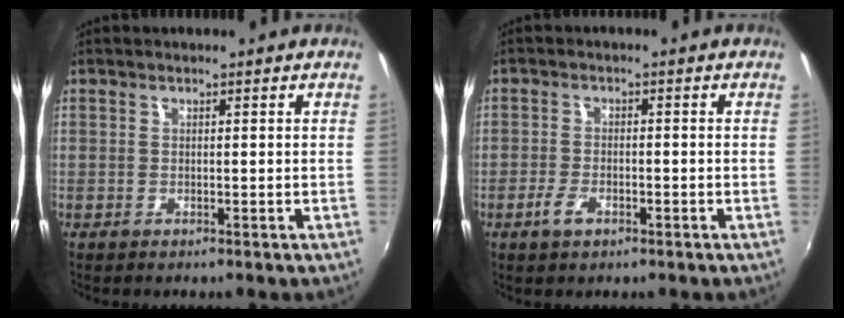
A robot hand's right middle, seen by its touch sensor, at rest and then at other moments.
{"total": 3.3, "force": [-1.9, 1.5, 2.3], "torque": [-0.056, -0.003, -0.038]}